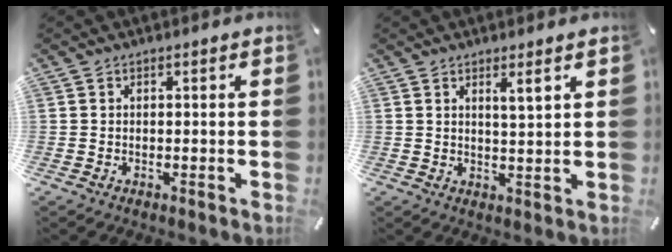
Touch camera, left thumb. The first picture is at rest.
{"total": 3.7, "force": [2.1, 0.2, 3.0], "torque": [-0.055, -0.006, 0.033]}